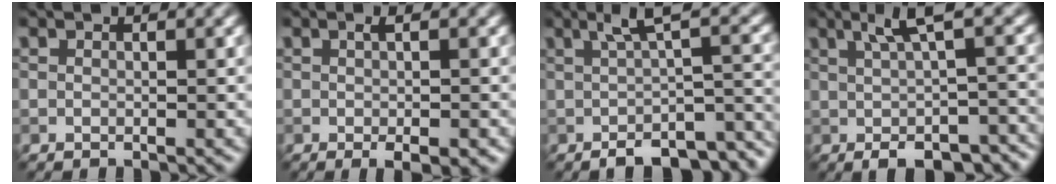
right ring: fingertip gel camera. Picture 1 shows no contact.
{"total": 3.1, "force": [-0.6, 0.5, 2.9], "torque": [-0.043, -0.006, -0.006]}
{"total": 7.2, "force": [-2.4, 2.4, 6.3], "torque": [-0.064, 0.002, -0.029]}
{"total": 7.0, "force": [0.0, 2.4, 6.5], "torque": [-0.077, 0.004, 0.004]}